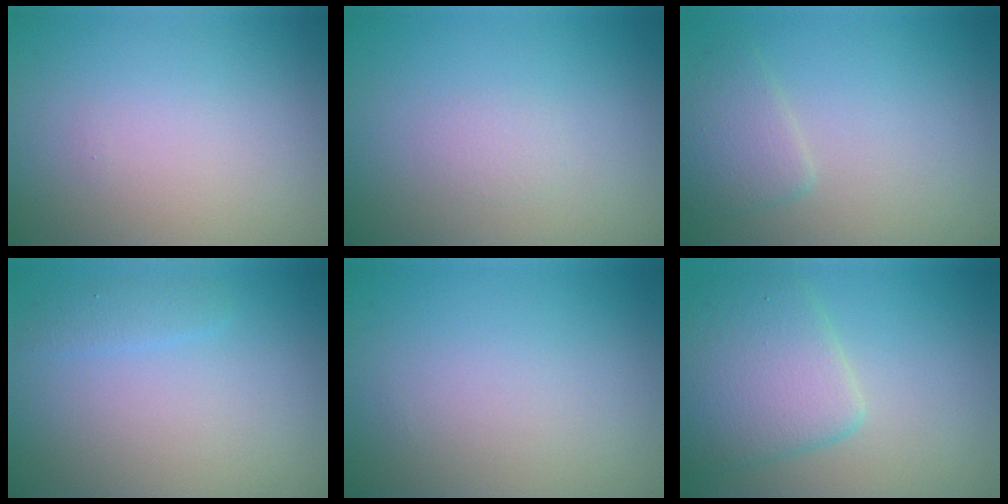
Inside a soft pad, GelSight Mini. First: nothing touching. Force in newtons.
{"total": 0.6, "press": 0.6, "slide": 0.1}
{"total": 2.4, "press": 2.4, "slide": 0.1}
{"total": 1.2, "press": 1.2, "slide": 0.1}
{"total": 0.0}
{"total": 5.9, "press": 5.9, "slide": 0.2}